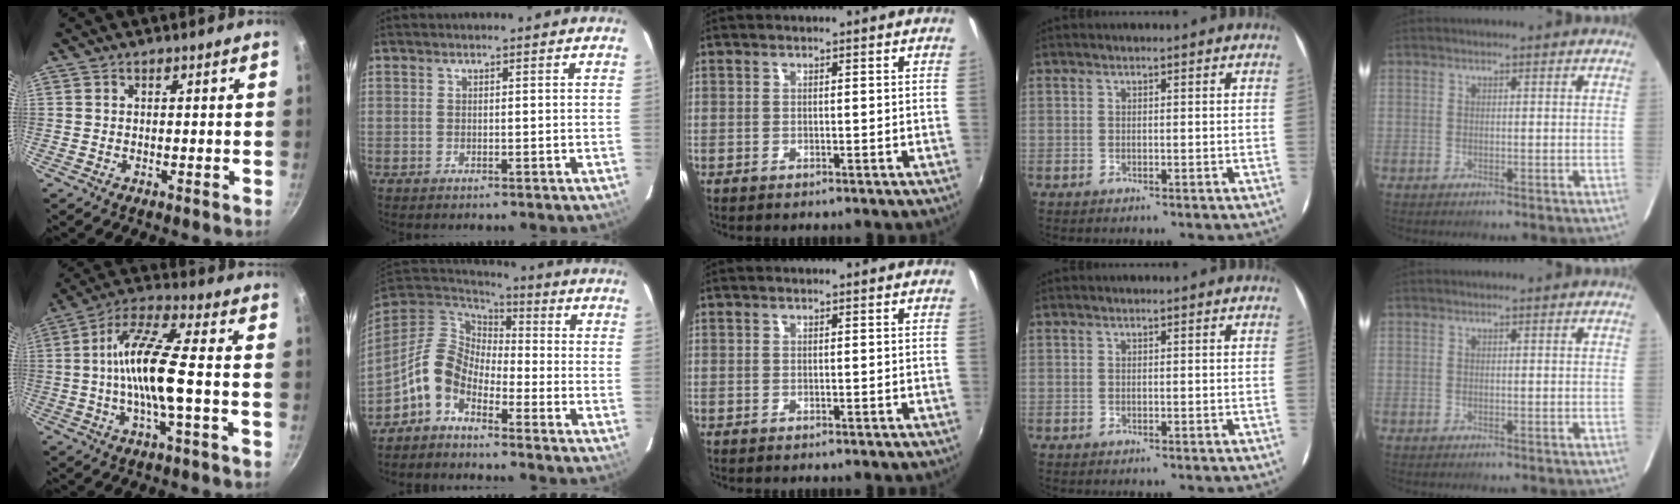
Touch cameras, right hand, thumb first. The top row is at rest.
{"thumb": {"total": 12.8, "force": [-1.2, 2.5, 12.5], "torque": [-0.241, 0.027, -0.034]}, "index": {"total": 9.8, "force": [-5.5, 5.8, 5.6], "torque": [-0.114, 0.023, -0.125]}}